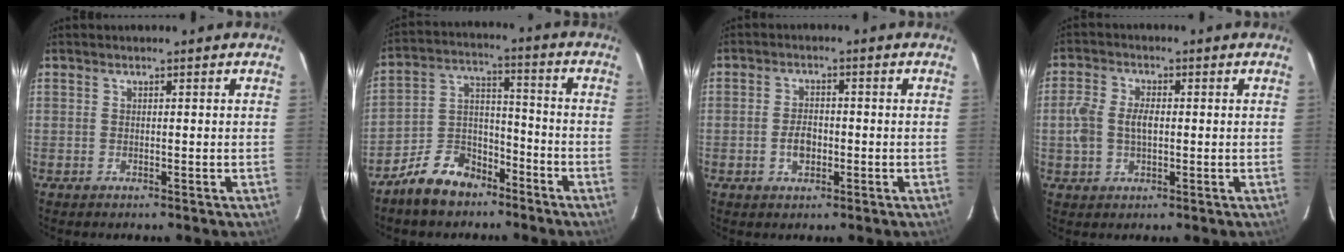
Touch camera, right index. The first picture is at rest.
{"total": 10.8, "force": [-7.8, 6.1, 4.5], "torque": [-0.096, 0.040, -0.131]}
{"total": 3.9, "force": [-1.1, 2.5, 2.8], "torque": [-0.055, 0.002, -0.016]}
{"total": 6.2, "force": [-0.3, 4.0, 4.7], "torque": [-0.100, 0.009, -0.004]}